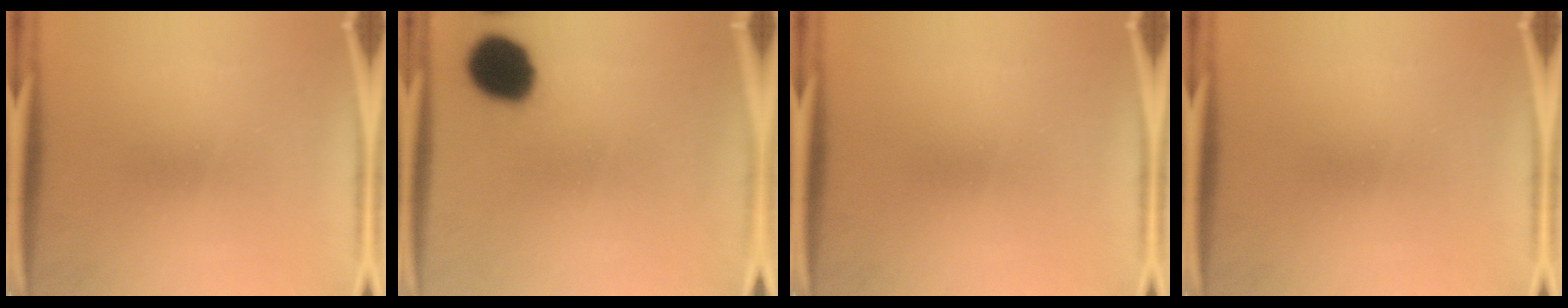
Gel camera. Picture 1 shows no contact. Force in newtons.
{"total": 13.0}
{"total": 0.0}
{"total": 0.0}